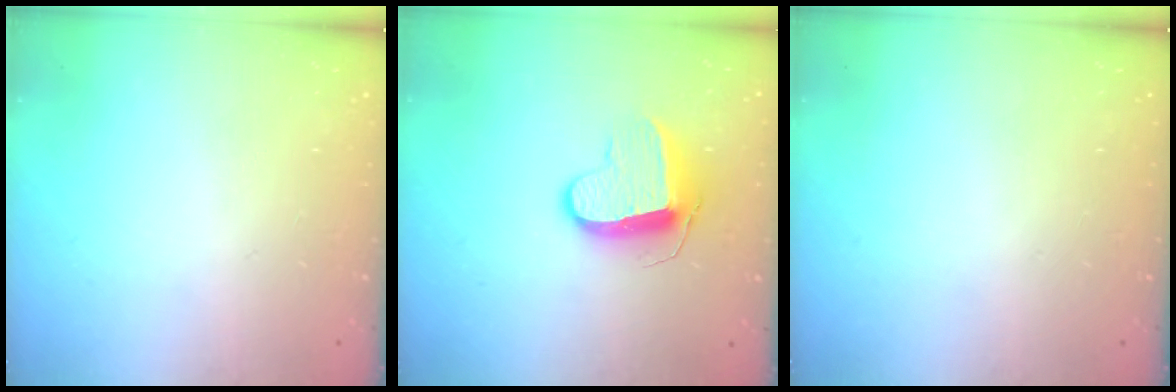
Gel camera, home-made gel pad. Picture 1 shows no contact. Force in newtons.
{"total": 10.1, "press": 10.1, "slide": 0.3}
{"total": 0.0}